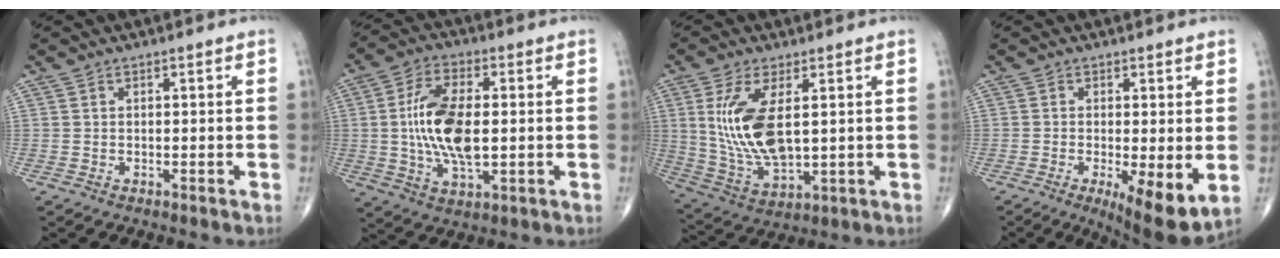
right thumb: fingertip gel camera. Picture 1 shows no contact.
{"total": 13.7, "force": [0.1, 6.3, 12.1], "torque": [-0.235, 0.000, 0.002]}
{"total": 13.4, "force": [2.5, 5.9, 11.8], "torque": [-0.248, -0.018, 0.064]}
{"total": 9.7, "force": [-2.2, 2.8, 9.0], "torque": [-0.138, -0.026, -0.031]}